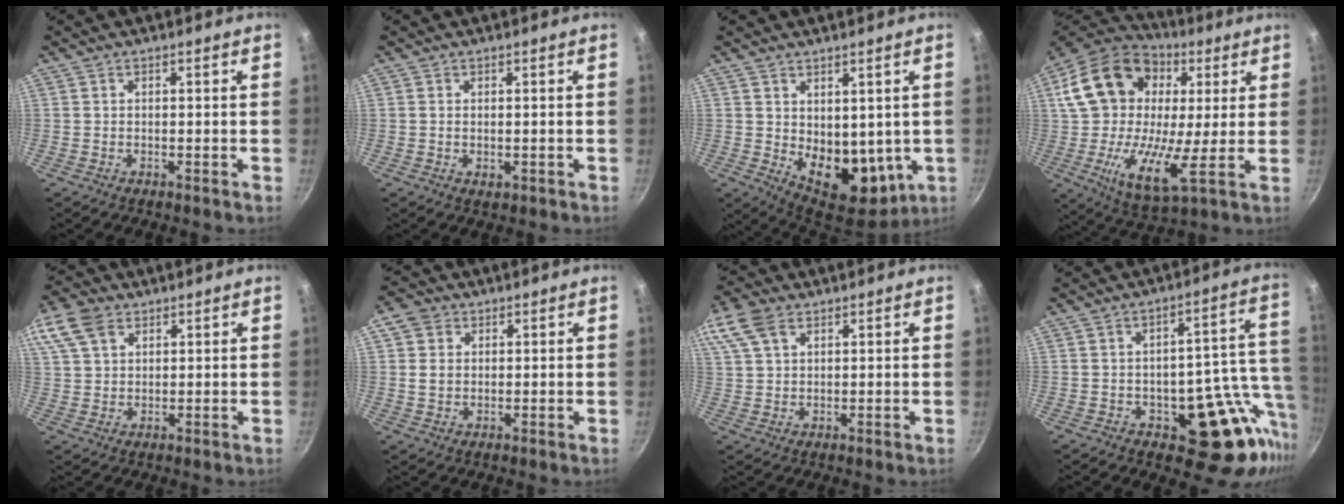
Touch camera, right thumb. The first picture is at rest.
{"total": 1.5, "force": [-0.2, 0.9, 1.2], "torque": [-0.019, -0.003, -0.002]}
{"total": 12.9, "force": [0.6, 8.5, 9.7], "torque": [-0.112, -0.038, 0.034]}
{"total": 25.5, "force": [5.6, 15.8, 19.2], "torque": [-0.328, -0.004, 0.073]}
{"total": 12.4, "force": [6.3, 8.3, 6.7], "torque": [-0.150, 0.021, 0.123]}
{"total": 5.1, "force": [1.4, 4.2, 2.4], "torque": [-0.021, -0.002, 0.019]}
{"total": 11.0, "force": [5.7, 6.9, 6.4], "torque": [-0.145, 0.024, 0.112]}
{"total": 16.7, "force": [-4.0, 9.7, 13.0], "torque": [-0.095, 0.029, -0.044]}